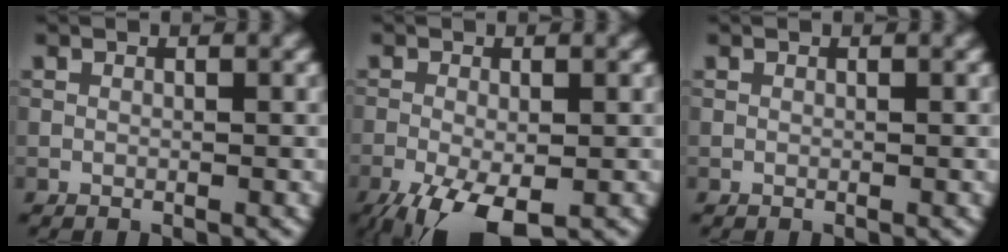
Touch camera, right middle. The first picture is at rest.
{"total": 6.6, "force": [-3.4, 2.5, 5.1], "torque": [-0.101, -0.017, -0.056]}
{"total": 0.0}